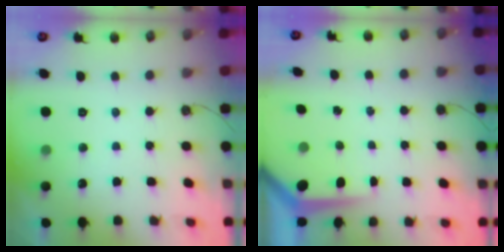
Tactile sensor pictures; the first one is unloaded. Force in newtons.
{"total": 4.3, "press": 4.3, "slide": 0.4}